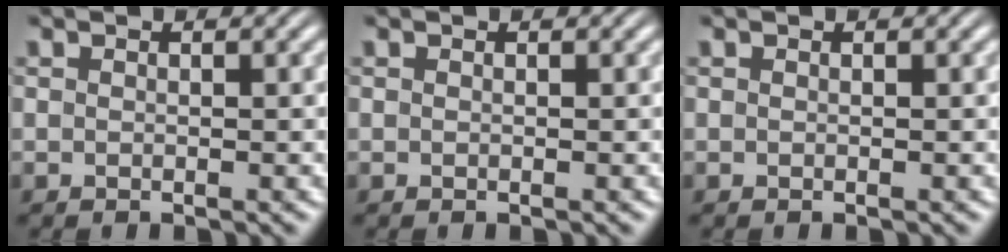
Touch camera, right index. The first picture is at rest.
{"total": 0.0}
{"total": 0.0}